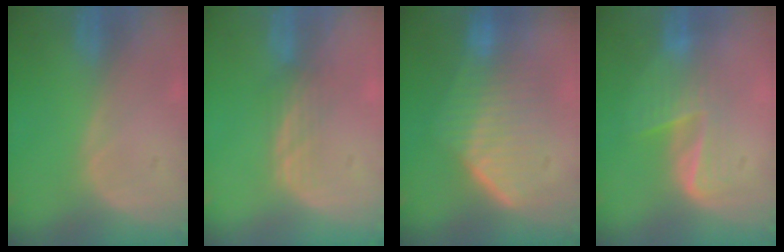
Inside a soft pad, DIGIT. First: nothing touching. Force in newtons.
{"total": 2.8, "press": 2.5, "slide": 1.2}
{"total": 7.8, "press": 7.7, "slide": 0.6}
{"total": 5.9, "press": 5.3, "slide": 2.6}